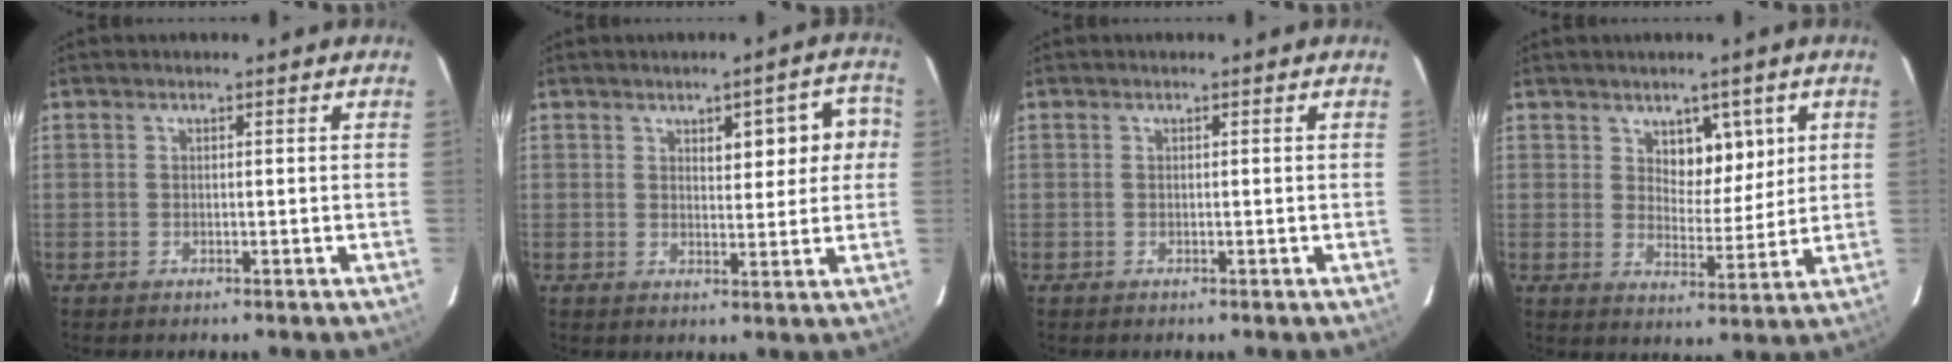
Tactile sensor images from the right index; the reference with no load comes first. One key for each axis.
{"total": 7.2, "fx": 2.0, "fy": 2.7, "fz": 6.4, "tx": -0.069, "ty": 0.024, "tz": 0.026}
{"total": 0.0}
{"total": 6.2, "fx": 2.9, "fy": 3.4, "fz": 4.2, "tx": -0.055, "ty": 0.002, "tz": 0.050}